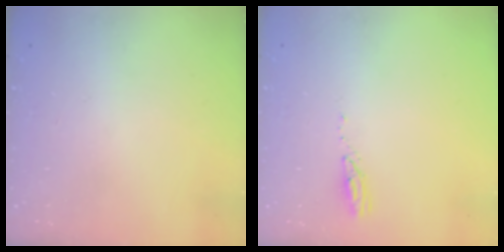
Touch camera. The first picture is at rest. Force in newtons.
{"total": 3.0, "press": 2.9, "slide": 0.3}